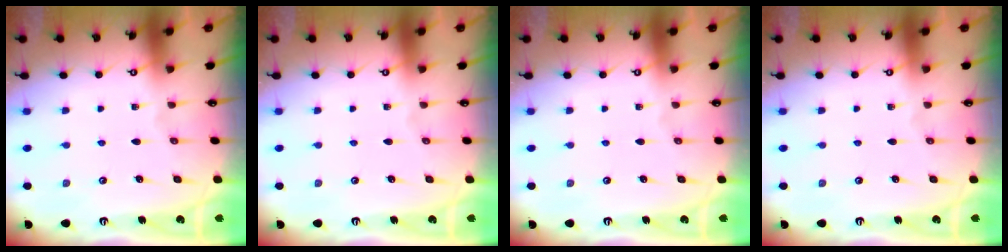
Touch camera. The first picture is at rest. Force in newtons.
{"total": 0.0}
{"total": 0.0}
{"total": 0.0}